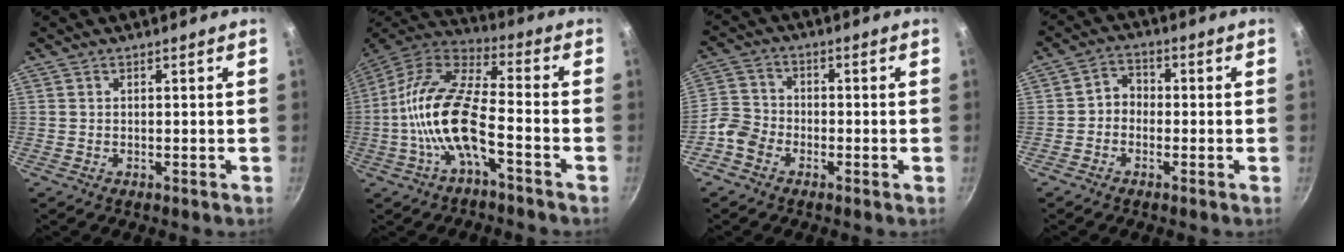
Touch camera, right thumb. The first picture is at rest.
{"total": 15.6, "force": [-4.7, 5.8, 13.7], "torque": [-0.266, 0.043, -0.105]}
{"total": 5.3, "force": [-3.0, 3.9, 2.0], "torque": [-0.027, 0.030, -0.071]}
{"total": 3.7, "force": [-0.9, 3.1, 1.8], "torque": [-0.011, 0.018, -0.028]}